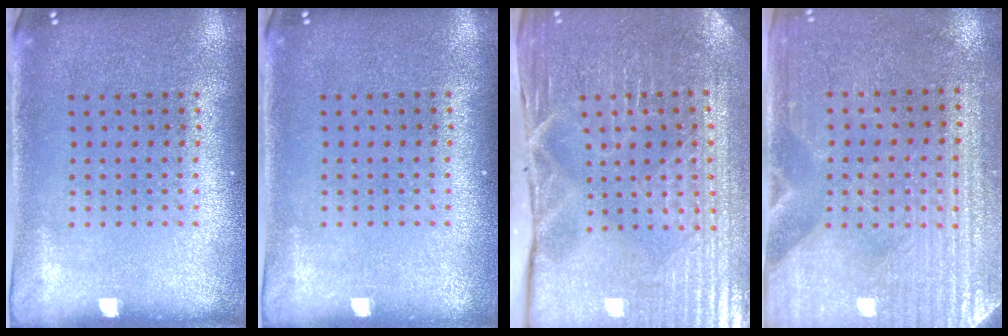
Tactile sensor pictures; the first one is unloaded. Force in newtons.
{"total": 0.0}
{"total": 4.1, "press": 4.1, "slide": 0.5}
{"total": 3.5, "press": 3.1, "slide": 1.5}